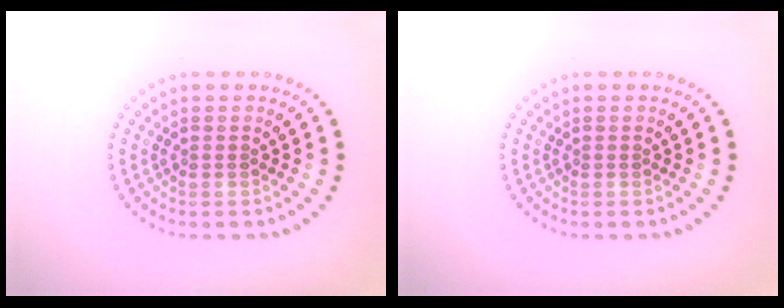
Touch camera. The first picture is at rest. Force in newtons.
{"total": 0.0}